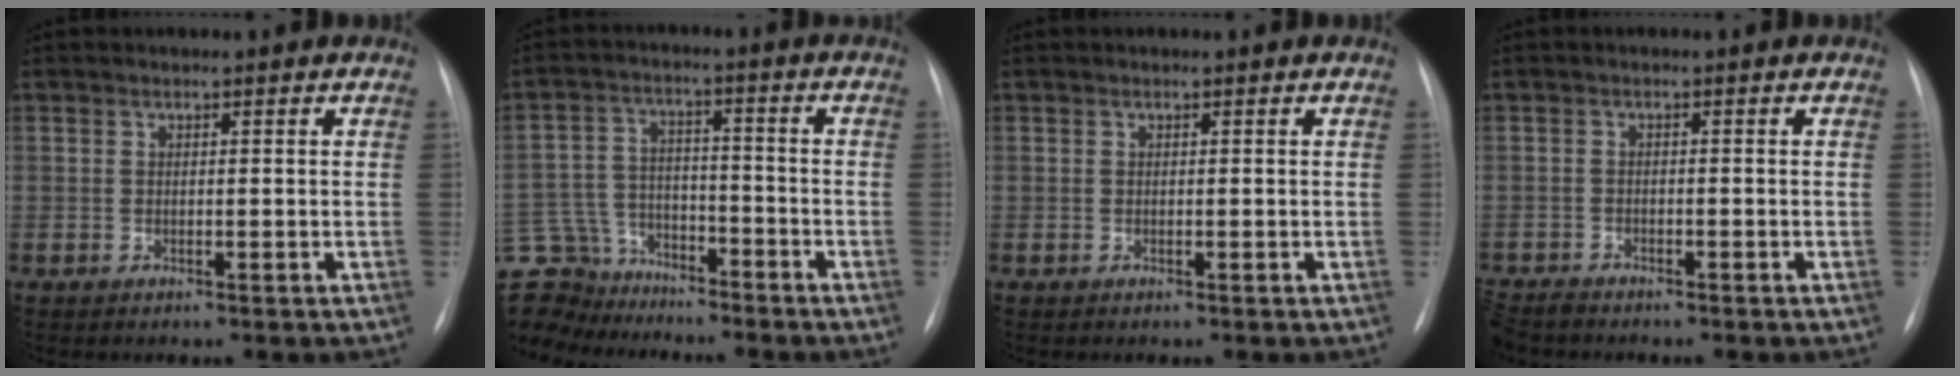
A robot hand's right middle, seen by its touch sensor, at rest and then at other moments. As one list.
[{"total": 14.8, "force": [-12.8, 7.1, 2.5], "torque": [-0.091, 0.026, -0.222]}, {"total": 0.0}, {"total": 4.2, "force": [-3.9, 1.1, 0.9], "torque": [-0.014, -0.013, -0.071]}]